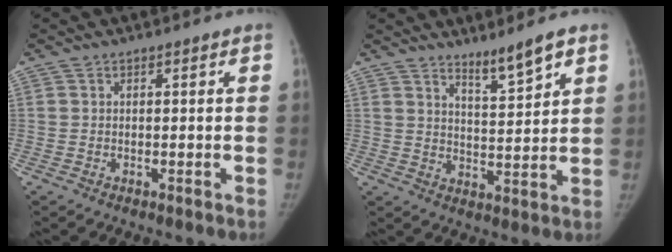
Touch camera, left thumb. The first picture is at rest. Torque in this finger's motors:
{"motor_torque": [0.12, -0.06, 0.71, -0.65, 0.01]}